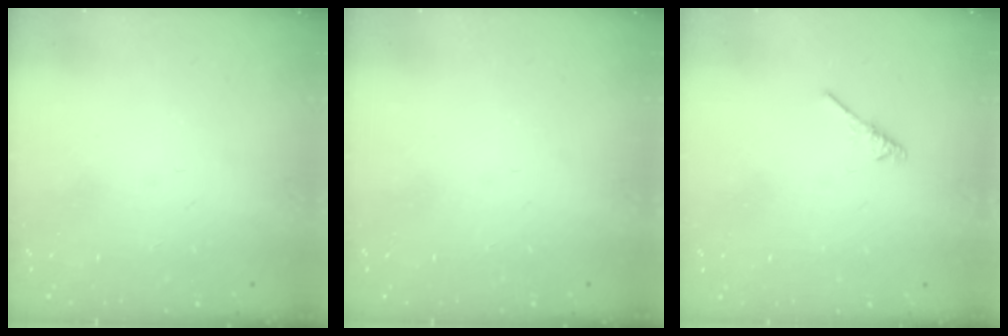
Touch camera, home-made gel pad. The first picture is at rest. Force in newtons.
{"total": 0.0}
{"total": 1.9, "press": 1.9, "slide": 0.4}